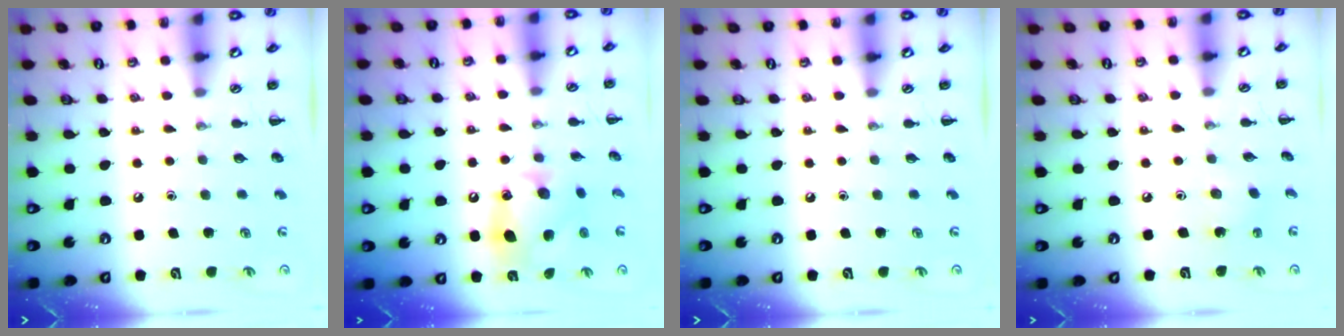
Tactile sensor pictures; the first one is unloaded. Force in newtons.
{"total": 12.7, "press": 12.5, "slide": 1.8}
{"total": 0.0}
{"total": 1.6, "press": 1.4, "slide": 0.7}